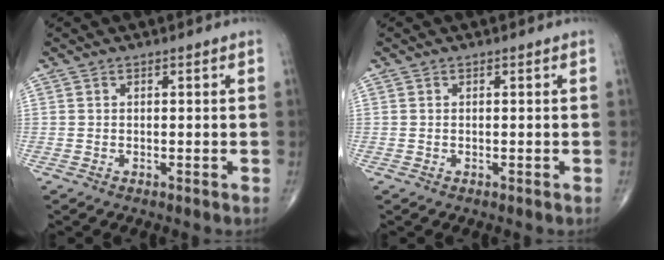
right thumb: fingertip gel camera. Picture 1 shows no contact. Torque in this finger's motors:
{"motor_torque": [0.14, 0.04, 0.10, 0.02, 0.01]}